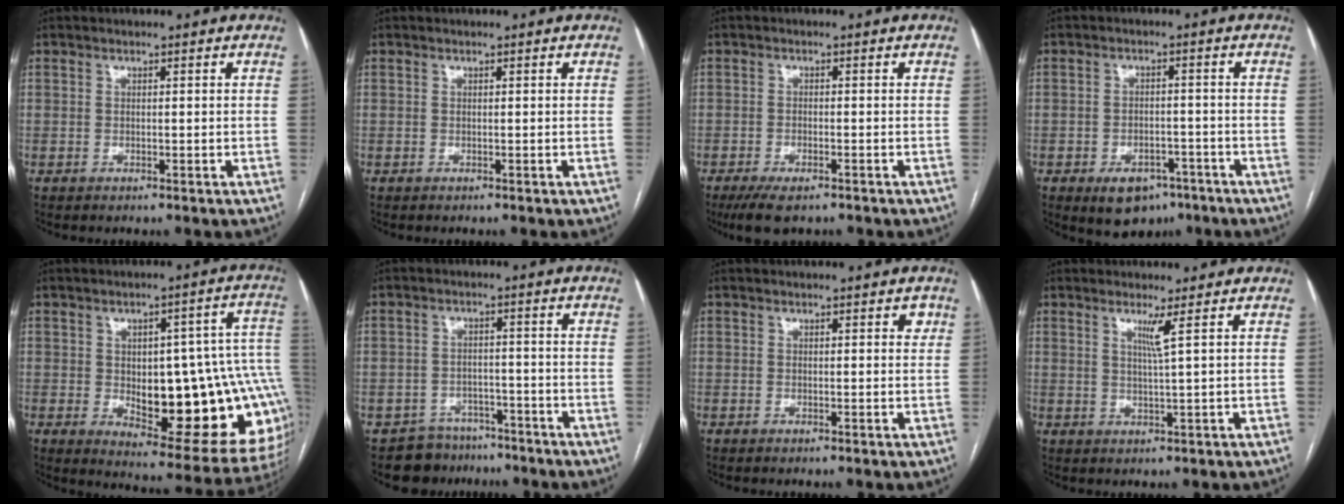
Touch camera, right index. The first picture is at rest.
{"total": 0.0}
{"total": 5.6, "force": [-4.0, 1.8, 3.5], "torque": [-0.060, -0.013, -0.062]}
{"total": 7.0, "force": [-4.4, 4.2, 3.5], "torque": [-0.051, 0.000, -0.055]}
{"total": 23.1, "force": [-2.6, 7.4, 21.7], "torque": [-0.185, 0.027, -0.007]}
{"total": 6.2, "force": [-5.0, 3.7, -0.6], "torque": [0.019, 0.022, -0.073]}
{"total": 1.4, "force": [0.7, 0.6, 1.0], "torque": [-0.009, 0.004, 0.006]}
{"total": 2.6, "force": [1.2, -1.1, 2.0], "torque": [-0.041, -0.012, 0.027]}